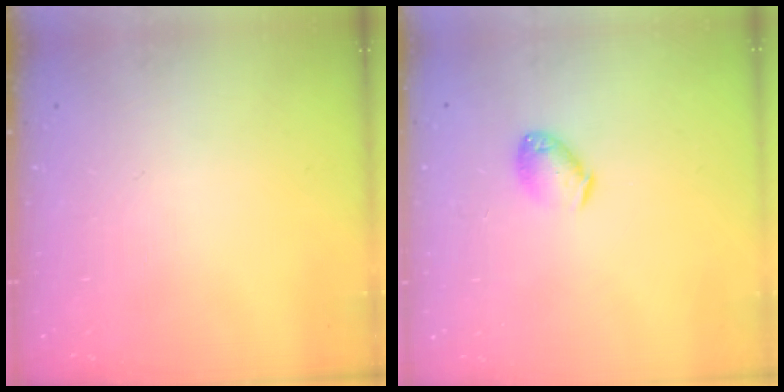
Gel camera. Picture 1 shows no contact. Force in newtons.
{"total": 7.3, "press": 7.3, "slide": 0.8}